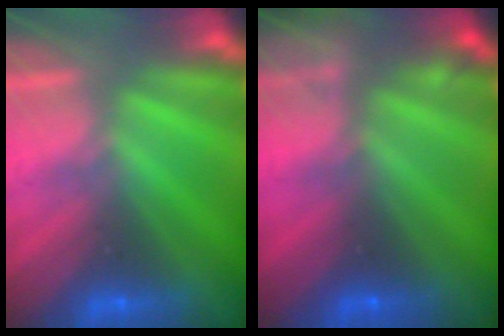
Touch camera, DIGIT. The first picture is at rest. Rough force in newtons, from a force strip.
{"total": 7.8}